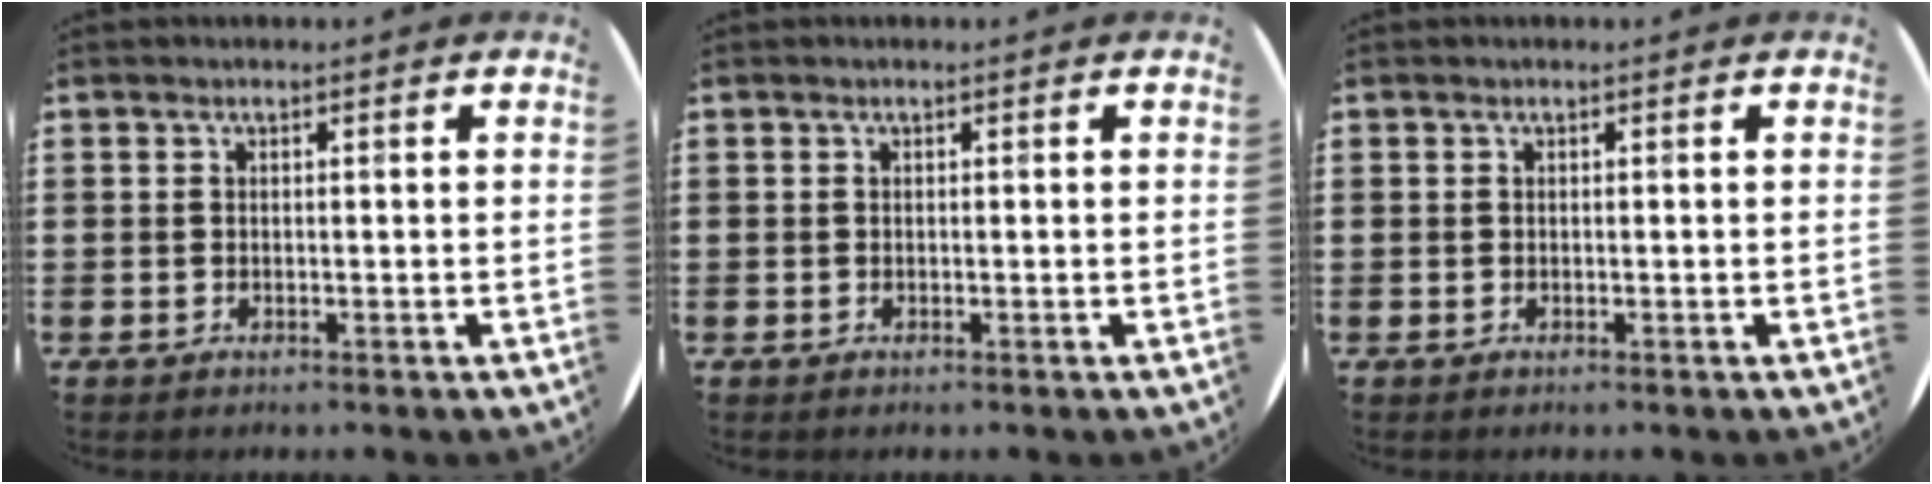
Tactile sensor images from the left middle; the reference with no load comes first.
{"total": 0.0}
{"total": 0.0}